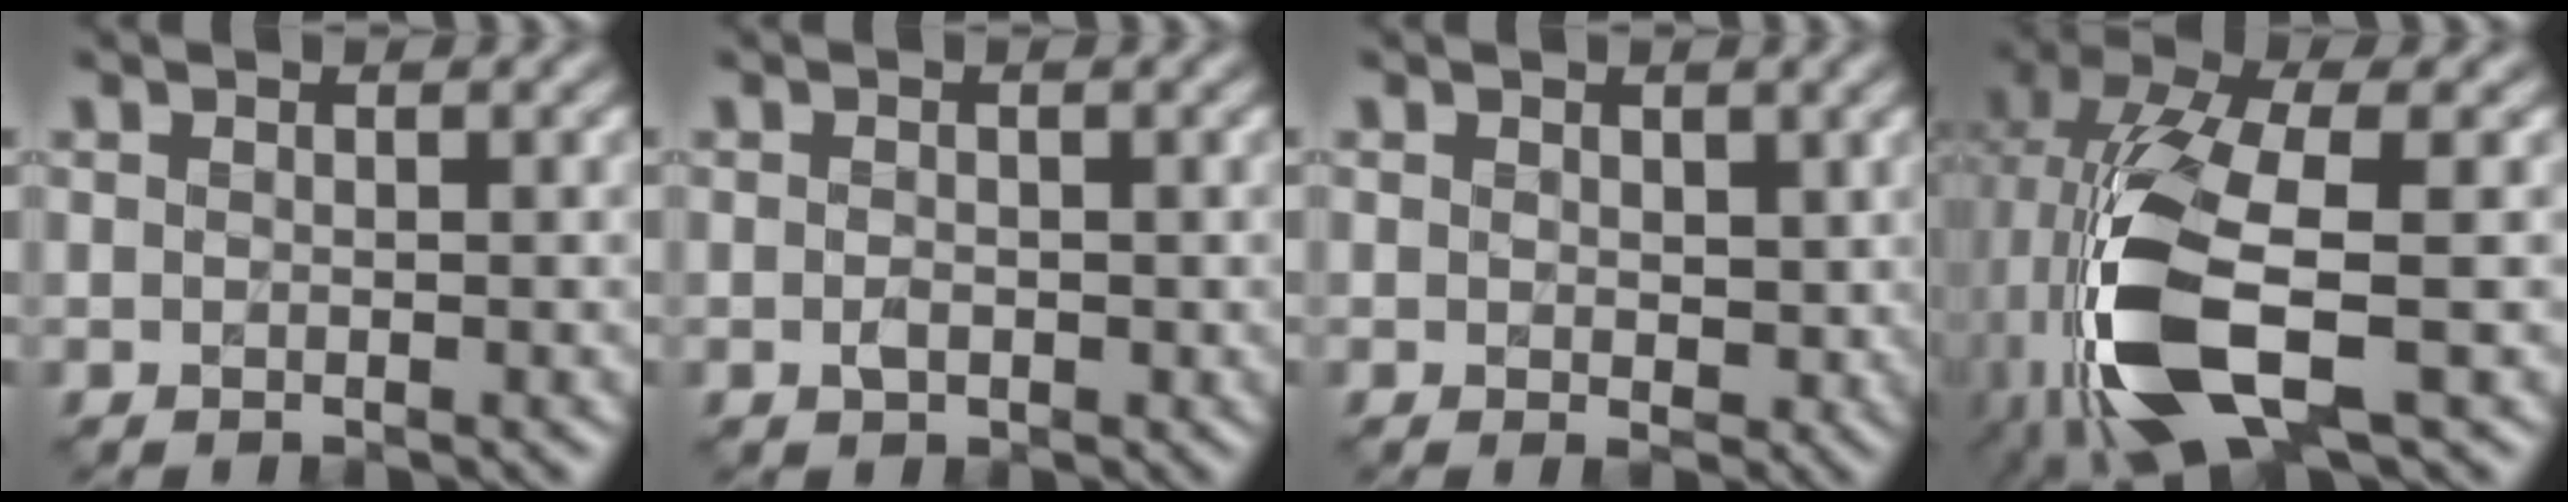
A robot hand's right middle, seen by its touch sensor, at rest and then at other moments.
{"total": 1.2, "force": [-0.3, 0.8, 0.8], "torque": [-0.014, 0.000, -0.008]}
{"total": 1.3, "force": [0.3, 1.1, 0.7], "torque": [-0.019, 0.000, 0.003]}
{"total": 11.4, "force": [-3.2, 4.5, 10.0], "torque": [-0.235, -0.010, -0.062]}